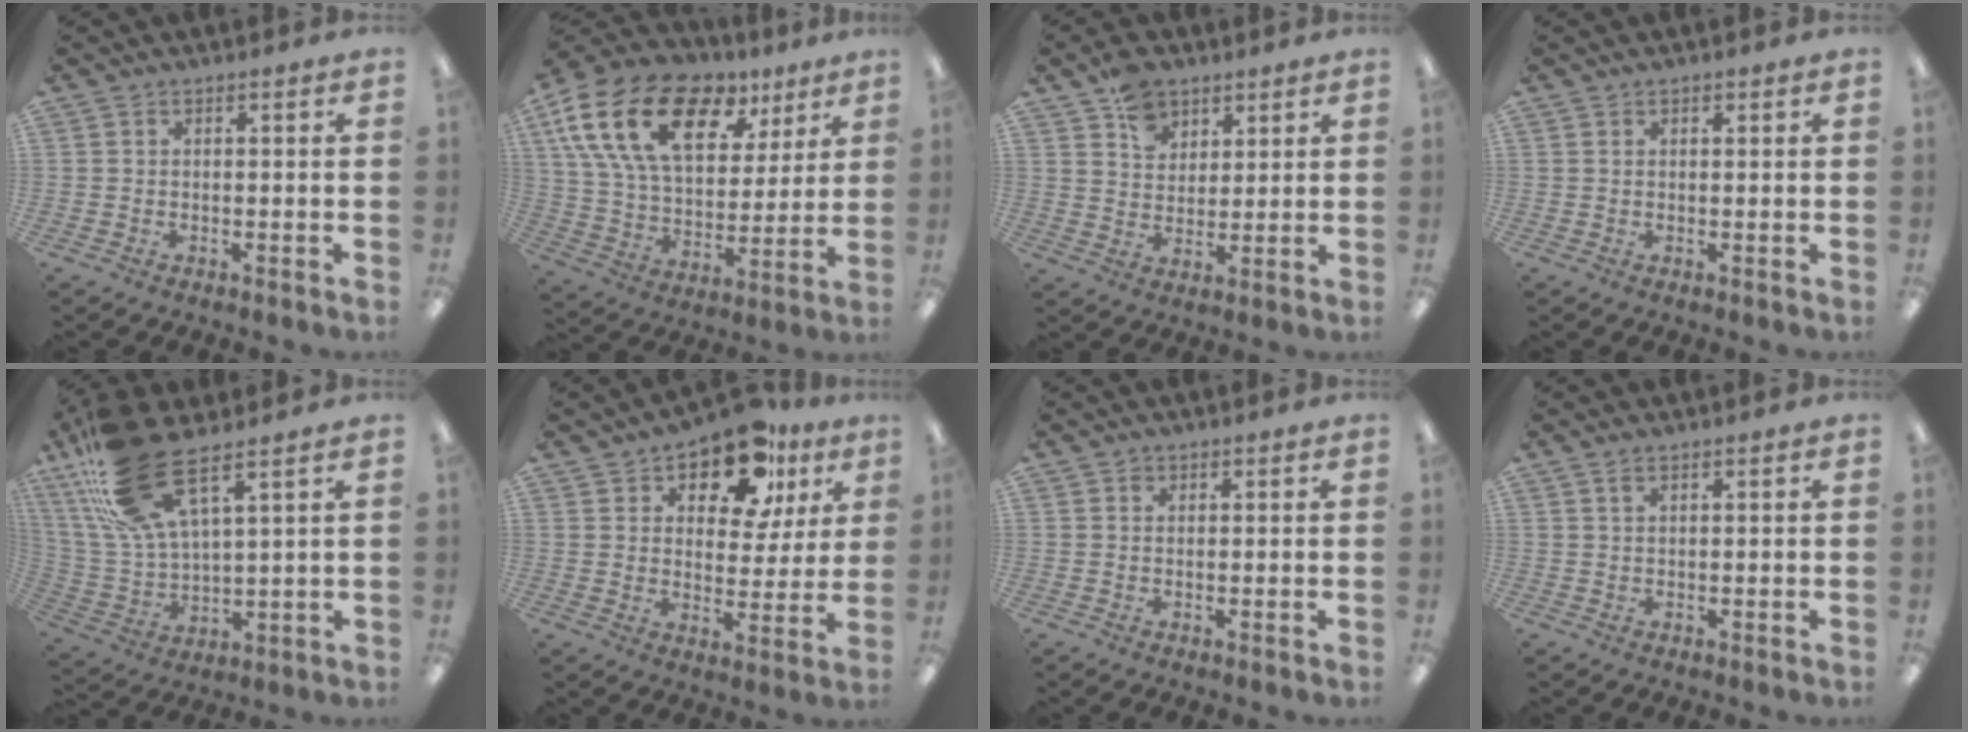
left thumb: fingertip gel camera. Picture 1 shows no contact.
{"total": 22.4, "force": [10.7, 13.0, 14.8], "torque": [-0.279, -0.037, 0.190]}
{"total": 8.7, "force": [5.5, 6.0, 2.9], "torque": [-0.040, -0.018, 0.102]}
{"total": 0.8, "force": [0.6, 0.5, 0.2], "torque": [-0.004, 0.002, 0.011]}
{"total": 20.1, "force": [12.6, 7.0, 13.9], "torque": [-0.290, -0.047, 0.225]}
{"total": 14.2, "force": [9.7, 6.9, 7.6], "torque": [-0.121, -0.047, 0.169]}
{"total": 1.1, "force": [0.6, 0.9, 0.4], "torque": [0.000, 0.001, 0.008]}
{"total": 1.4, "force": [0.9, 0.6, 0.8], "torque": [-0.020, 0.001, 0.017]}